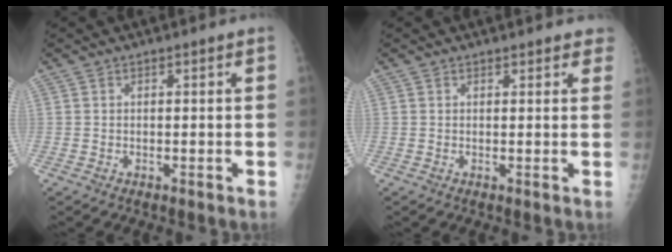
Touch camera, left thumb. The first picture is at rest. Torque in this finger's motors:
{"motor_torque": [-0.20, 0.13, -0.14, 0.16, 0.03]}